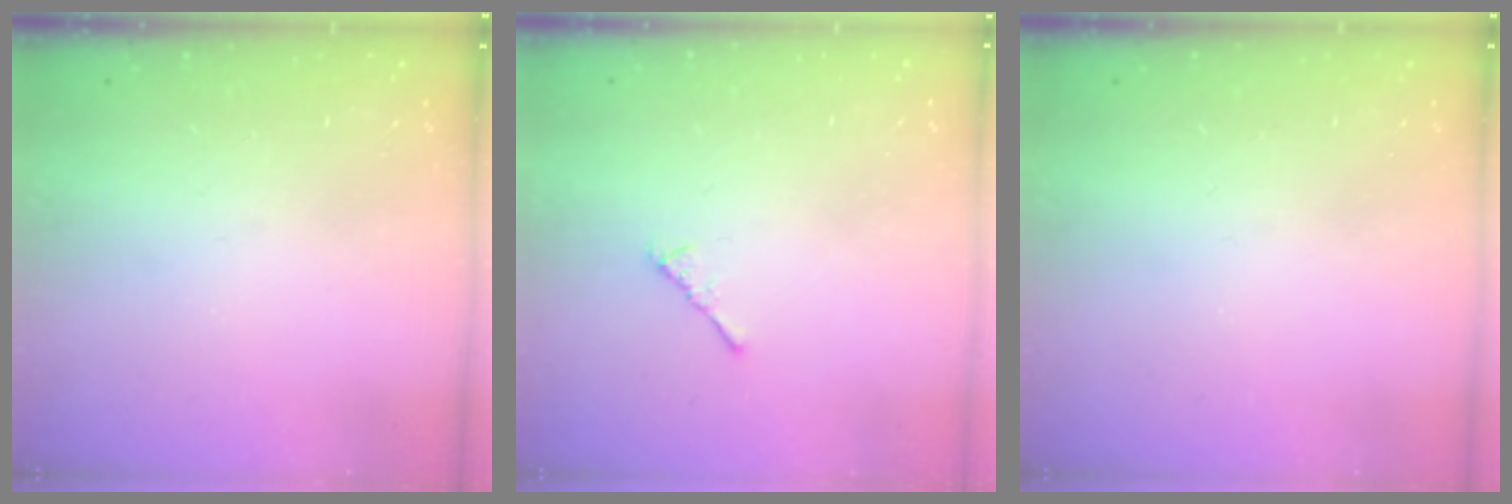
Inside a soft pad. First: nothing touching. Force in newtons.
{"total": 2.9, "press": 2.8, "slide": 0.7}
{"total": 0.0}